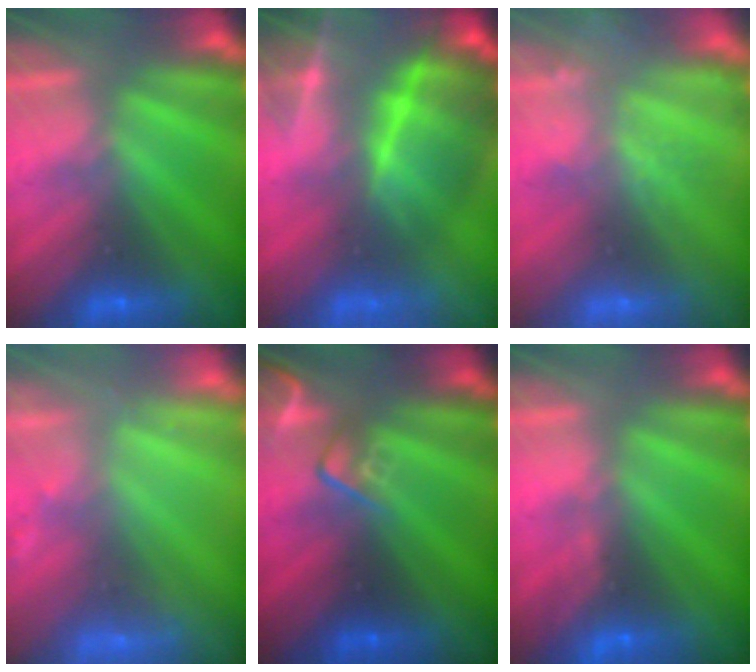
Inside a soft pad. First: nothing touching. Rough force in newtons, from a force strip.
{"total": 7.4}
{"total": 2.1}
{"total": 2.9}
{"total": 2.6}
{"total": 3.7}